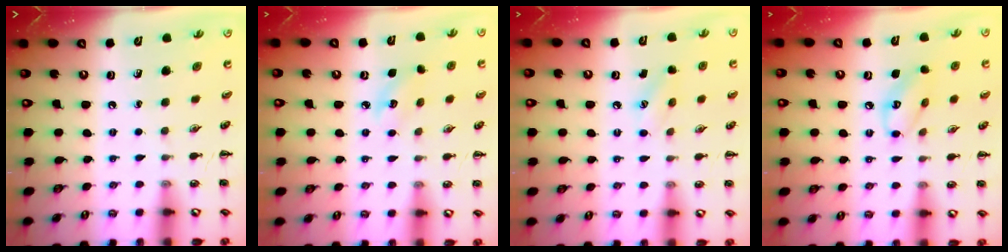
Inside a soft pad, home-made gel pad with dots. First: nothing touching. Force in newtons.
{"total": 5.2, "press": 5.0, "slide": 1.4}
{"total": 7.0, "press": 6.7, "slide": 1.7}
{"total": 7.4, "press": 7.3, "slide": 0.7}